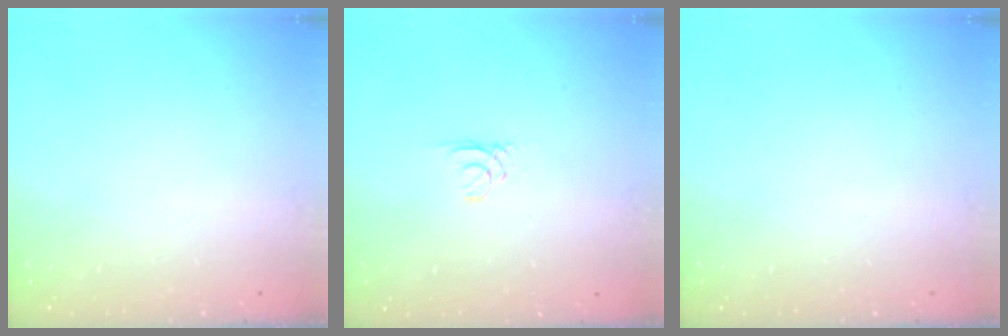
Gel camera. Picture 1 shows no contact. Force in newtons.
{"total": 0.6, "press": 0.6, "slide": 0.1}
{"total": 0.0}